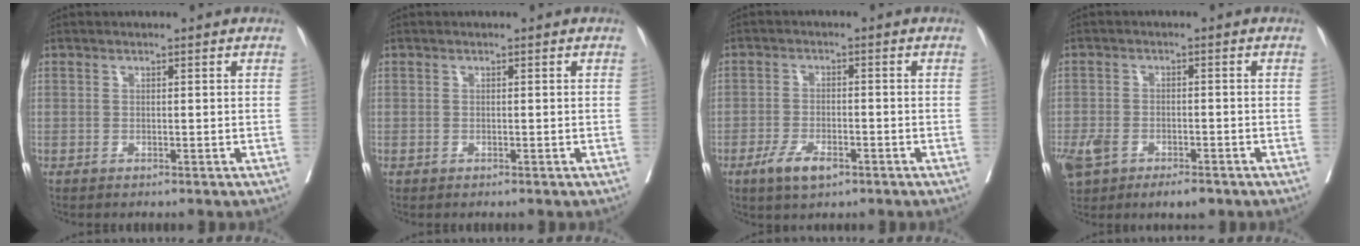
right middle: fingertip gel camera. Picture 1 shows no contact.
{"total": 0.0}
{"total": 4.7, "force": [-2.8, 2.0, 3.3], "torque": [-0.063, -0.001, -0.046]}
{"total": 8.8, "force": [-5.1, 4.4, 5.6], "torque": [-0.113, -0.004, -0.081]}